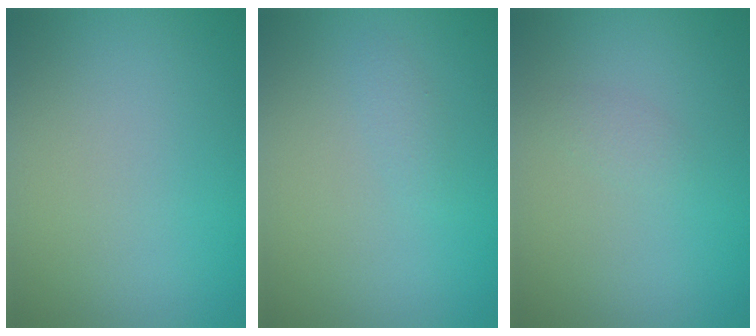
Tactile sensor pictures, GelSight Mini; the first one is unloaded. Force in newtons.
{"total": 0.8, "press": 0.7, "slide": 0.1}
{"total": 0.8, "press": 0.8, "slide": 0.0}